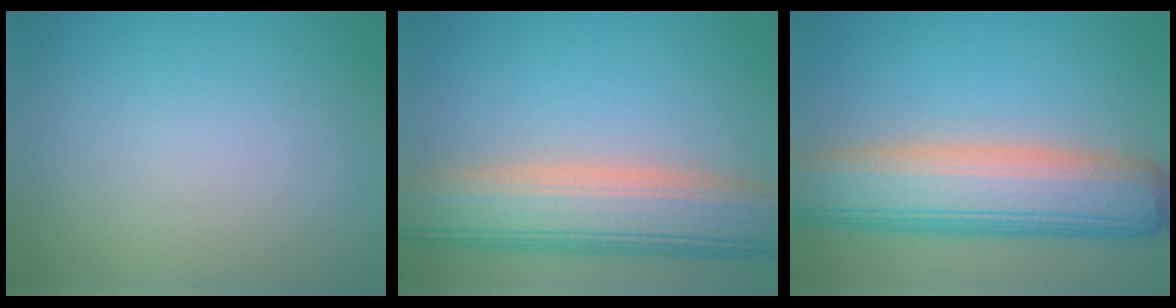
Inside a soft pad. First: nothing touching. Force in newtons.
{"total": 9.5, "press": 9.5, "slide": 0.6}
{"total": 10.6, "press": 10.5, "slide": 0.8}